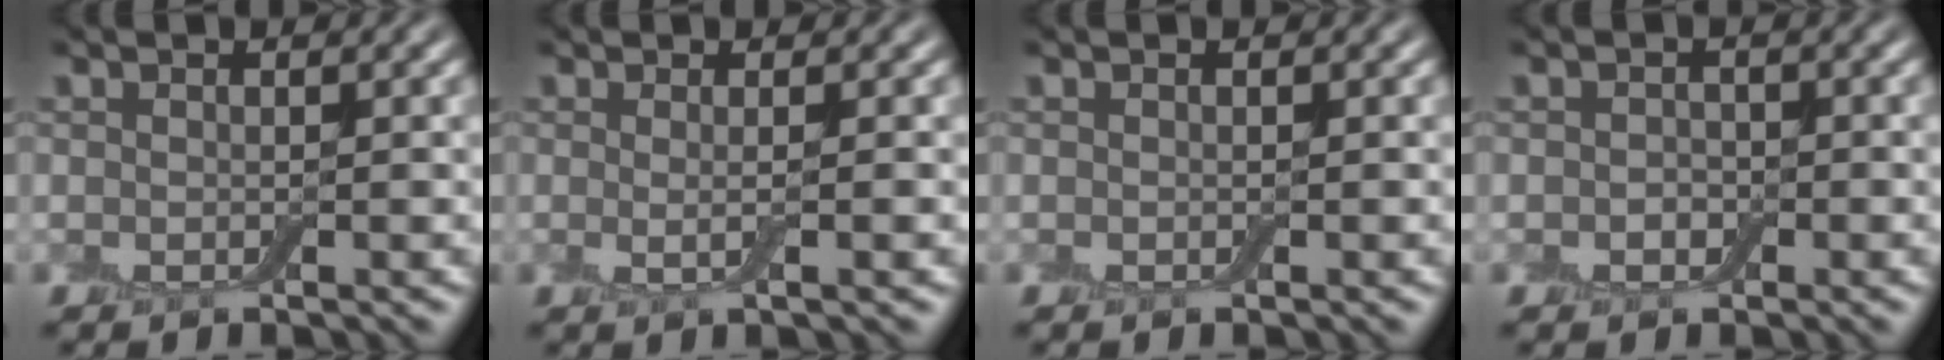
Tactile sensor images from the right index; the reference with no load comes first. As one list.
[{"total": 1.8, "force": [0.0, 0.5, 1.7], "torque": [-0.028, -0.005, -0.007]}, {"total": 0.0}, {"total": 1.0, "force": [-0.2, 0.9, 0.5], "torque": [-0.008, -0.003, -0.008]}]